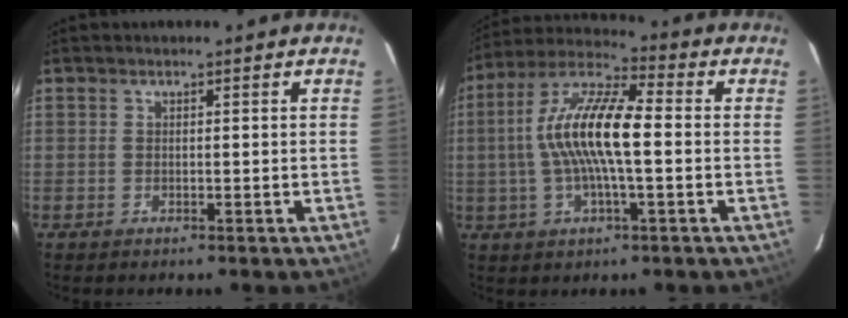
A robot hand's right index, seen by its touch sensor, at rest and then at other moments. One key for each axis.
{"total": 14.3, "fx": -0.2, "fy": 3.6, "fz": 13.8, "tx": -0.269, "ty": 0.015, "tz": -0.014}